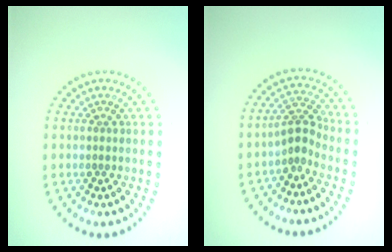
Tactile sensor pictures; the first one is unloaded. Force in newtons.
{"total": 2.3, "press": 1.7, "slide": 1.4}